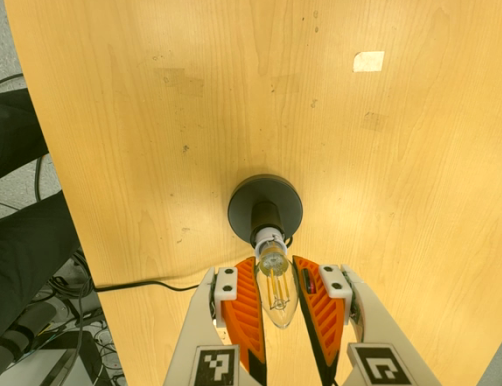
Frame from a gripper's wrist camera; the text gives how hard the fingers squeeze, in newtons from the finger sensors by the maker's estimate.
{"total": 11.2, "left": 10.6, "right": 11.8}